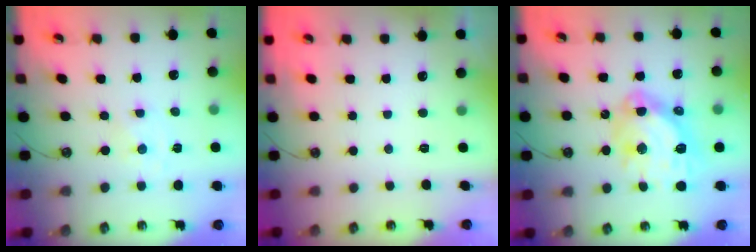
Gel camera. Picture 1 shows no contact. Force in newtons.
{"total": 0.0}
{"total": 17.3, "press": 17.1, "slide": 2.3}